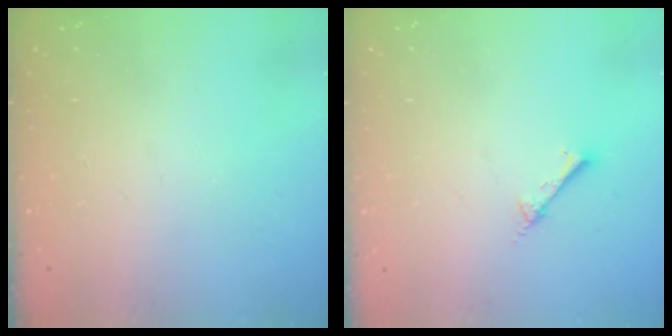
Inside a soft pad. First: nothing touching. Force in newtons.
{"total": 1.5, "press": 1.4, "slide": 0.2}